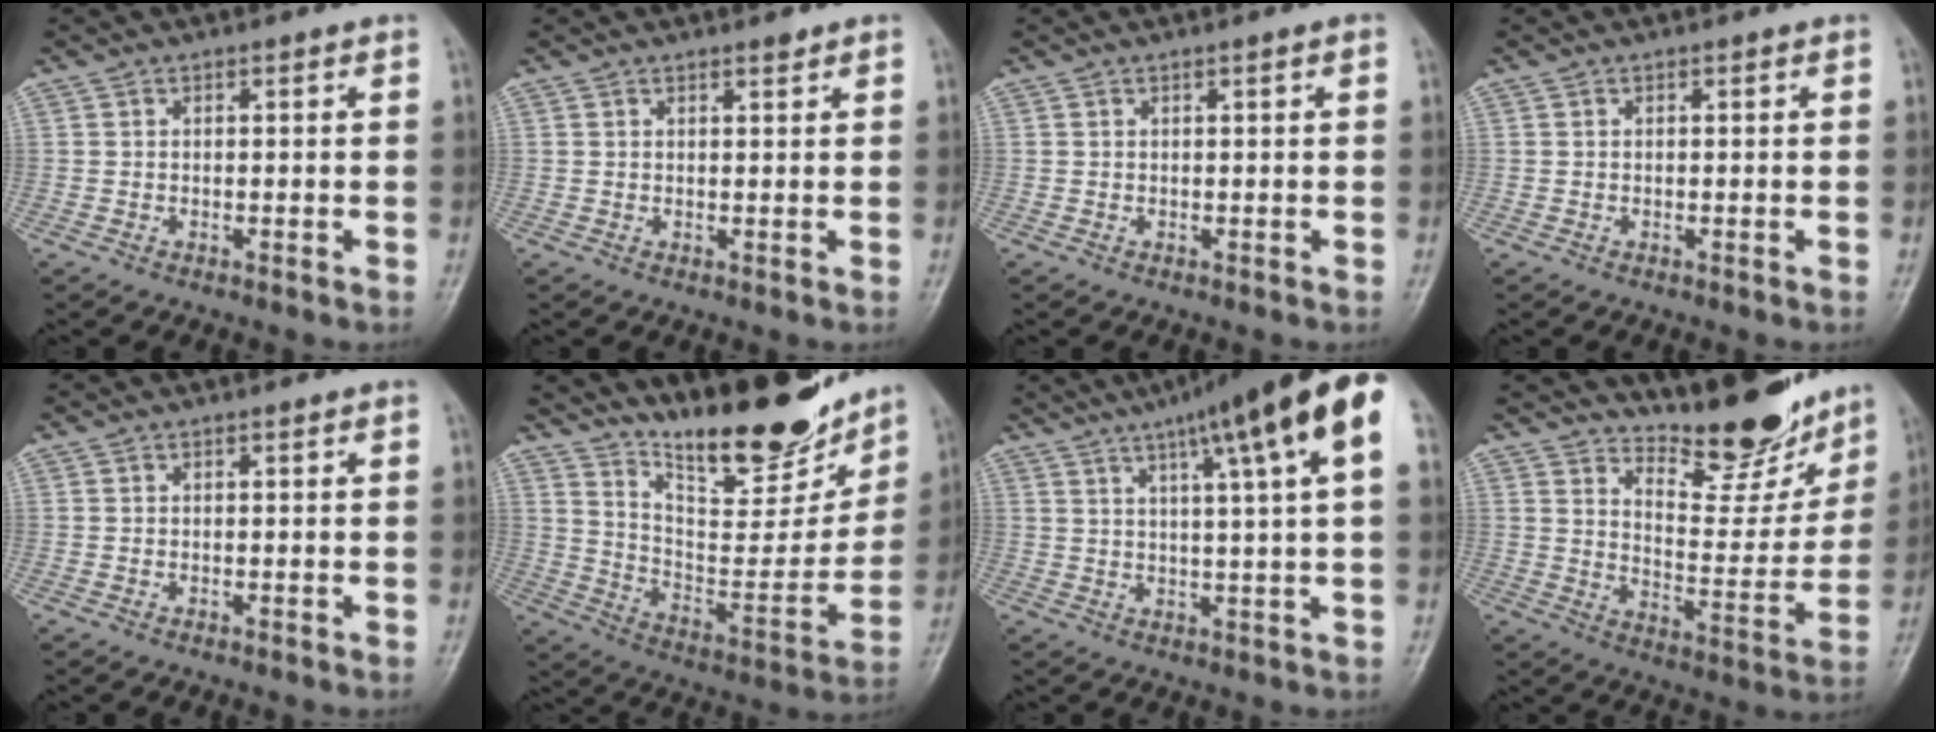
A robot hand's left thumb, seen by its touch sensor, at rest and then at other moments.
{"total": 1.0, "force": [0.9, 0.2, 0.5], "torque": [-0.007, -0.007, 0.014]}
{"total": 0.7, "force": [0.3, 0.0, 0.7], "torque": [-0.011, 0.002, 0.003]}
{"total": 0.0}
{"total": 0.0}
{"total": 21.2, "force": [17.0, 6.0, 11.2], "torque": [-0.127, -0.107, 0.278]}
{"total": 16.6, "force": [7.6, 1.7, 14.7], "torque": [-0.215, 0.009, 0.103]}
{"total": 14.4, "force": [12.7, 4.1, 5.4], "torque": [-0.045, -0.101, 0.195]}